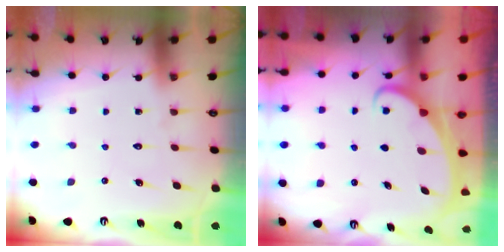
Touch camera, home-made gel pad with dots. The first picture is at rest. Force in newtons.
{"total": 2.1, "press": 2.0, "slide": 0.3}